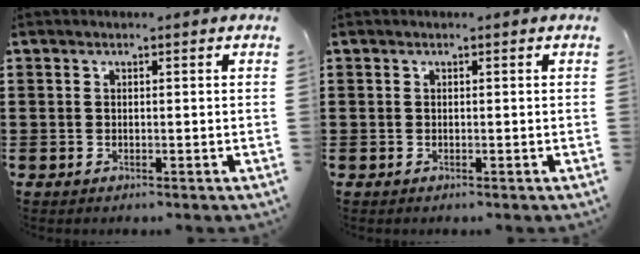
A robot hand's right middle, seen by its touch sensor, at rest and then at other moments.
{"total": 0.0}